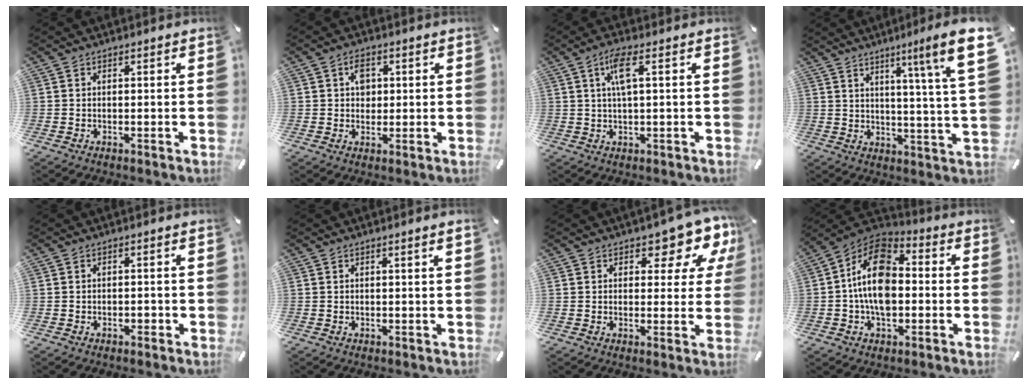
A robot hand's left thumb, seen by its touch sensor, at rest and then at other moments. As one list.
[{"total": 4.0, "force": [0.9, 3.4, 2.0], "torque": [-0.022, -0.001, 0.010]}, {"total": 5.6, "force": [1.4, 1.2, 5.3], "torque": [-0.105, 0.003, 0.022]}, {"total": 12.9, "force": [7.0, -0.2, 10.9], "torque": [-0.157, -0.046, 0.099]}, {"total": 1.0, "force": [-0.5, 0.6, 0.6], "torque": [-0.013, 0.000, -0.011]}, {"total": 1.3, "force": [0.5, 0.0, 1.2], "torque": [-0.022, -0.001, 0.008]}, {"total": 8.9, "force": [5.2, 4.6, 5.6], "torque": [-0.059, -0.040, 0.084]}, {"total": 14.0, "force": [-1.3, 9.0, 10.7], "torque": [-0.211, 0.007, -0.028]}]